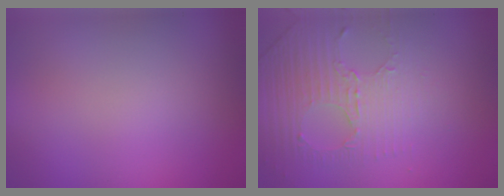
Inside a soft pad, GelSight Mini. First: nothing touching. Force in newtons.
{"total": 4.5, "press": 3.0, "slide": 3.4}